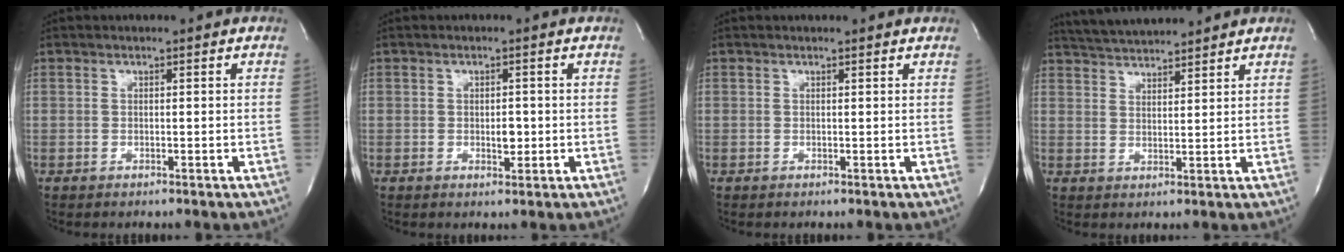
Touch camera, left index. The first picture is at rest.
{"total": 1.9, "force": [-0.9, 0.9, 1.3], "torque": [-0.018, -0.009, -0.012]}
{"total": 1.2, "force": [1.2, 0.4, 0.0], "torque": [-0.012, 0.003, 0.002]}
{"total": 7.8, "force": [7.4, 0.3, 2.4], "torque": [-0.052, 0.020, 0.124]}